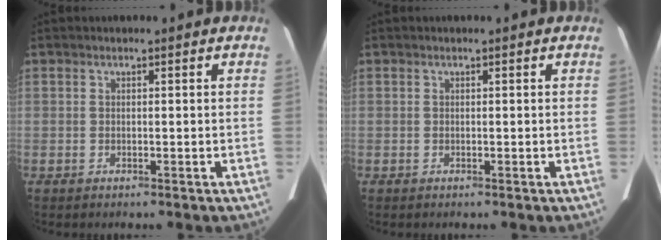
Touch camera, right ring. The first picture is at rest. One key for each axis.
{"total": 0.0}